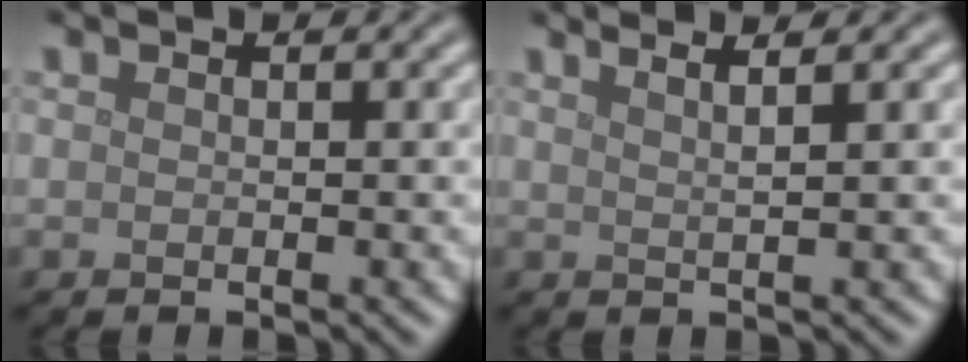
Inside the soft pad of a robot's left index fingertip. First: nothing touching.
{"total": 3.7, "force": [2.4, 1.4, 2.4], "torque": [-0.011, 0.024, -0.002]}